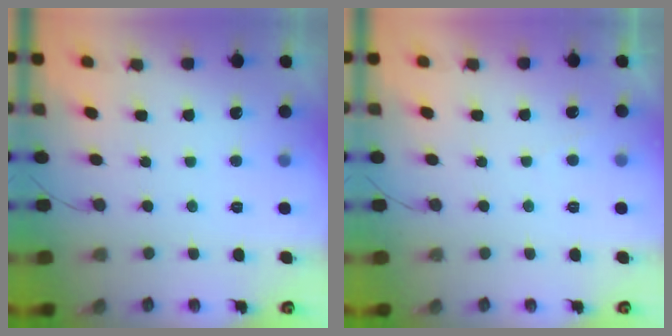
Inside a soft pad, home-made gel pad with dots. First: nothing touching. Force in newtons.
{"total": 0.5, "press": 0.1, "slide": 0.5}